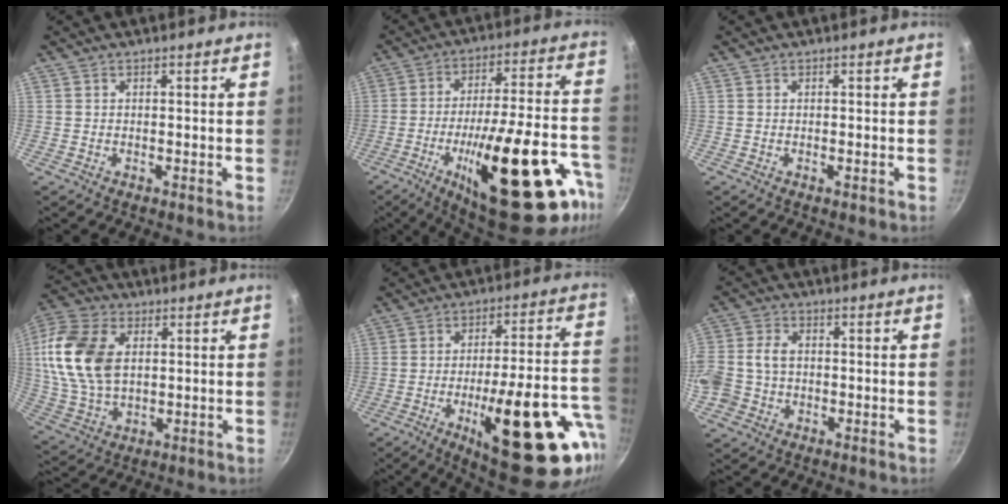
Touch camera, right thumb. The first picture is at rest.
{"total": 31.9, "force": [-13.8, 10.6, 26.7], "torque": [-0.334, 0.048, -0.199]}
{"total": 0.6, "force": [-0.2, 0.1, 0.6], "torque": [-0.008, 0.001, -0.003]}
{"total": 17.7, "force": [2.9, 11.6, 13.1], "torque": [-0.256, 0.005, 0.054]}
{"total": 26.1, "force": [-9.9, 8.0, 22.8], "torque": [-0.284, 0.025, -0.132]}
{"total": 9.1, "force": [-1.4, 7.1, 5.5], "torque": [-0.108, 0.027, -0.036]}